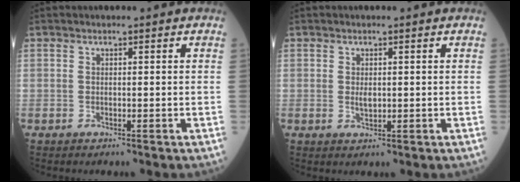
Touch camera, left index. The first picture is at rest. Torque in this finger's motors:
{"motor_torque": [0.74, -0.03, 0.24, 0.04]}